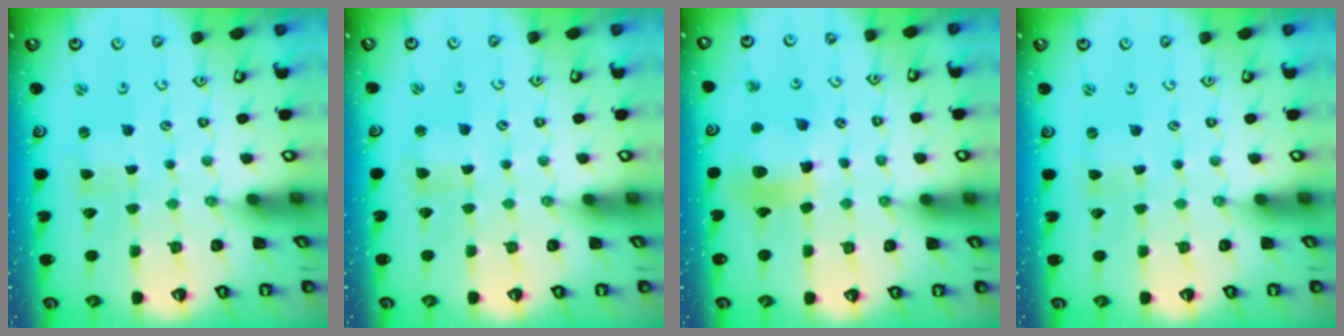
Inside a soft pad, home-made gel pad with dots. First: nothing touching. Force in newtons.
{"total": 2.7, "press": 2.7, "slide": 0.3}
{"total": 11.6, "press": 11.5, "slide": 1.2}
{"total": 0.0}